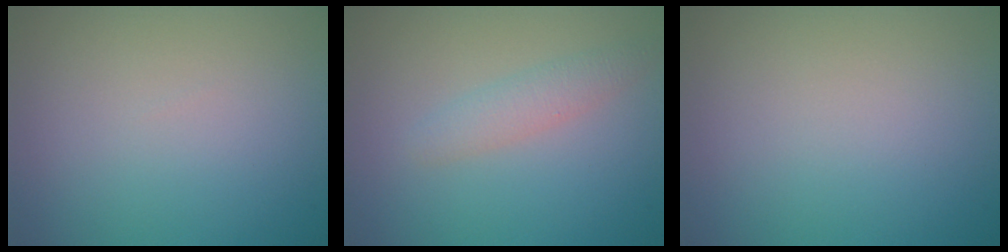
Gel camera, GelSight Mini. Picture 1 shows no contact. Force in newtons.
{"total": 1.9, "press": 1.9, "slide": 0.1}
{"total": 0.0}